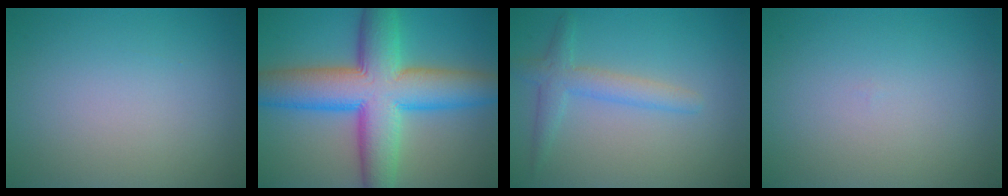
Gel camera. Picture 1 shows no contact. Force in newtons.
{"total": 12.1, "press": 12.1, "slide": 0.4}
{"total": 2.8, "press": 2.7, "slide": 0.2}
{"total": 0.0}